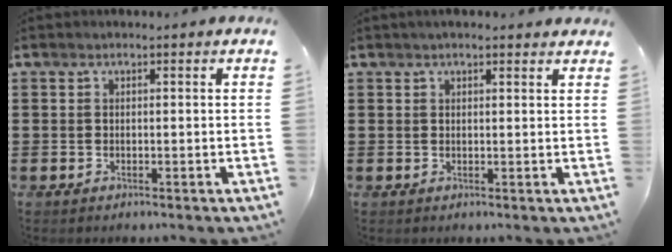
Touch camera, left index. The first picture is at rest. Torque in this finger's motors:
{"motor_torque": [1.04, 0.94, 0.18, 0.01]}